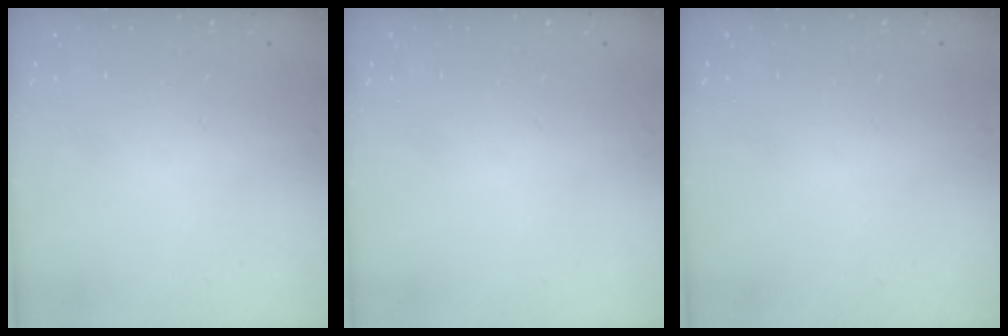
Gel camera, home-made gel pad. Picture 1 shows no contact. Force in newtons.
{"total": 0.0}
{"total": 0.6, "press": 0.6, "slide": 0.2}